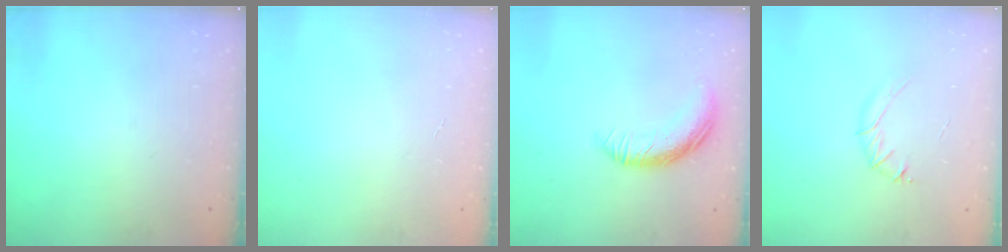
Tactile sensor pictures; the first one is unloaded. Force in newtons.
{"total": 0.0}
{"total": 11.7, "press": 11.7, "slide": 0.5}
{"total": 3.4, "press": 3.3, "slide": 1.0}